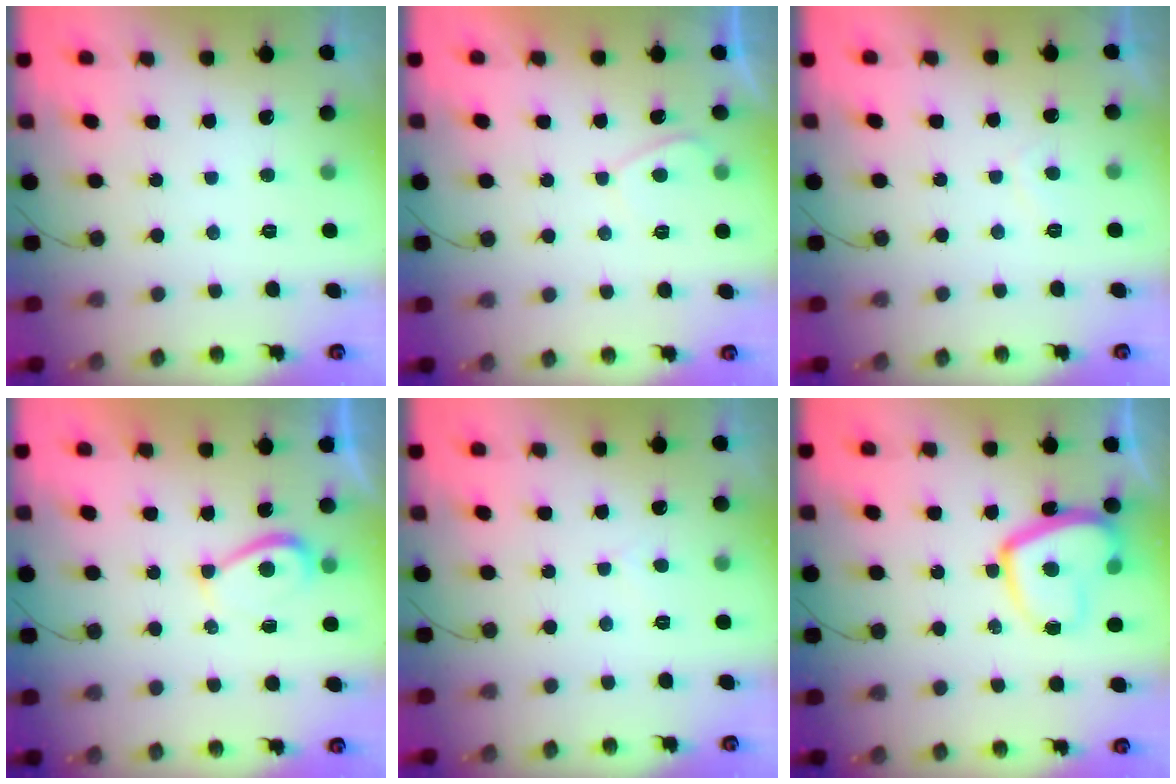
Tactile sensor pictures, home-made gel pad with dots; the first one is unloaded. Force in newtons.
{"total": 1.5, "press": 1.4, "slide": 0.6}
{"total": 0.9, "press": 0.7, "slide": 0.6}
{"total": 3.6, "press": 3.5, "slide": 0.6}
{"total": 2.2, "press": 2.2, "slide": 0.3}
{"total": 12.5, "press": 12.5, "slide": 1.2}